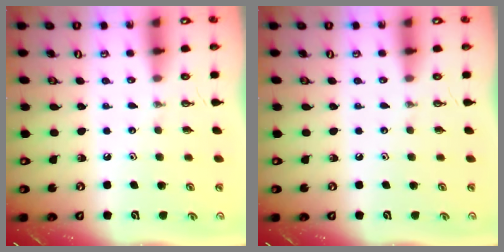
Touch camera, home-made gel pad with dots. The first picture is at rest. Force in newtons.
{"total": 0.0}